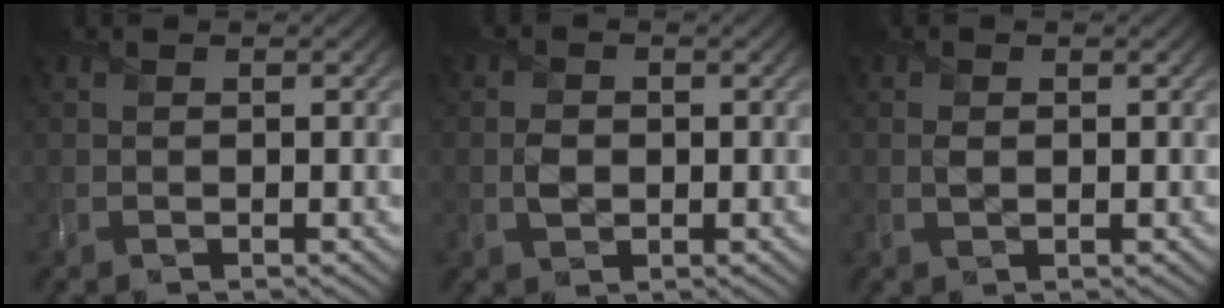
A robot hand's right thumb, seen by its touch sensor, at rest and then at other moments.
{"total": 1.9, "force": [-0.3, 1.6, 0.9], "torque": [-0.023, -0.005, -0.006]}
{"total": 0.7, "force": [0.1, 0.5, 0.5], "torque": [-0.013, -0.003, 0.003]}